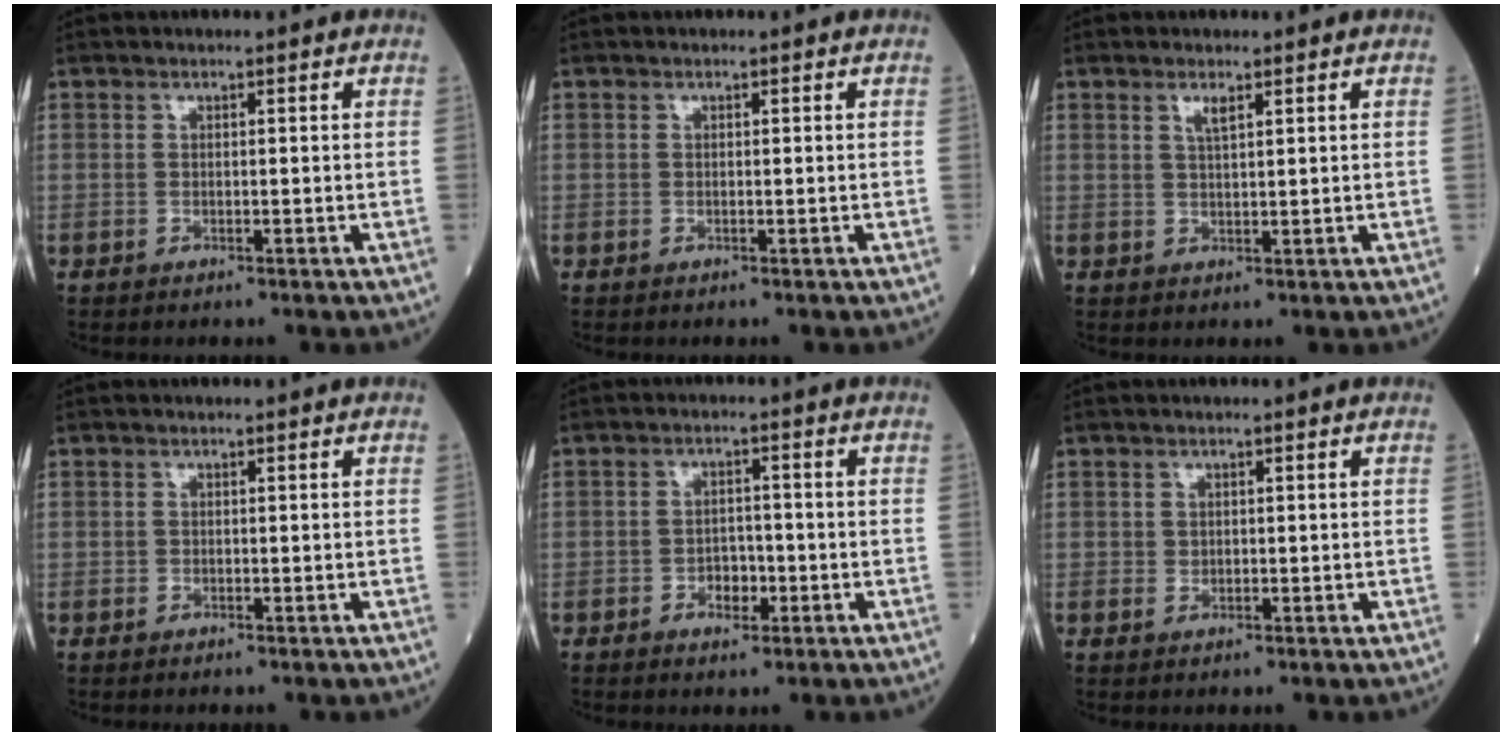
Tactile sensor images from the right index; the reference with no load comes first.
{"total": 0.0}
{"total": 1.6, "force": [1.0, 0.2, 1.2], "torque": [-0.029, 0.002, 0.023]}
{"total": 0.0}
{"total": 3.4, "force": [-1.5, 2.1, 2.2], "torque": [-0.031, 0.007, -0.021]}
{"total": 0.0}